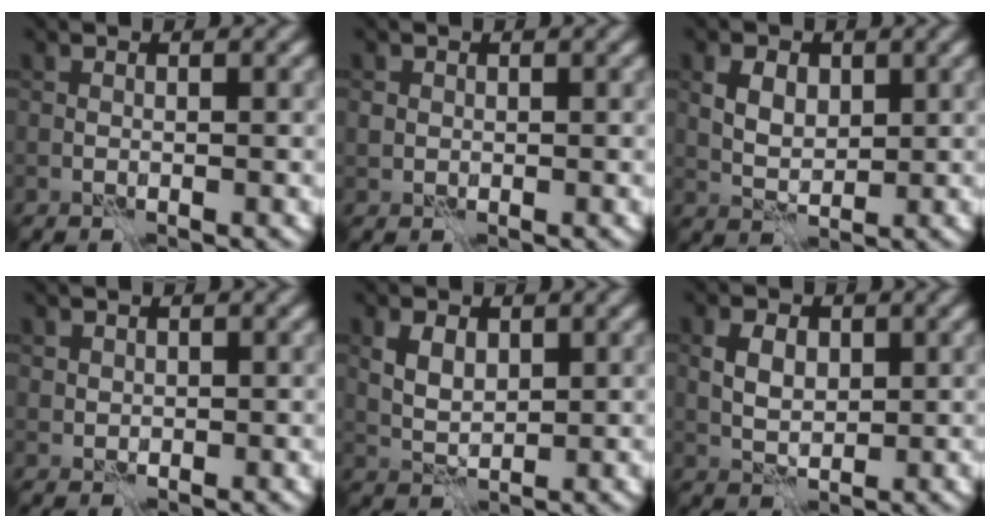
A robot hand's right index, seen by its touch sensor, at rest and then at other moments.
{"total": 0.9, "force": [0.1, 0.9, 0.2], "torque": [0.000, -0.001, 0.002]}
{"total": 3.2, "force": [1.0, 2.1, 2.2], "torque": [-0.043, 0.001, 0.016]}
{"total": 0.9, "force": [0.5, 0.8, 0.1], "torque": [-0.003, -0.002, 0.011]}
{"total": 2.9, "force": [1.0, 1.8, 2.1], "torque": [-0.045, 0.000, 0.020]}
{"total": 3.1, "force": [0.7, 2.1, 2.2], "torque": [-0.044, 0.003, 0.011]}